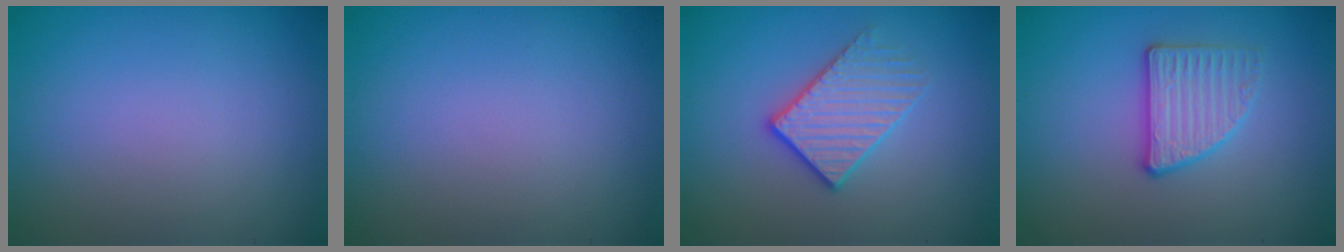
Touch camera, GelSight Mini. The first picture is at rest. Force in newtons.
{"total": 0.0}
{"total": 2.9, "press": 2.6, "slide": 1.2}
{"total": 2.8, "press": 2.7, "slide": 0.7}